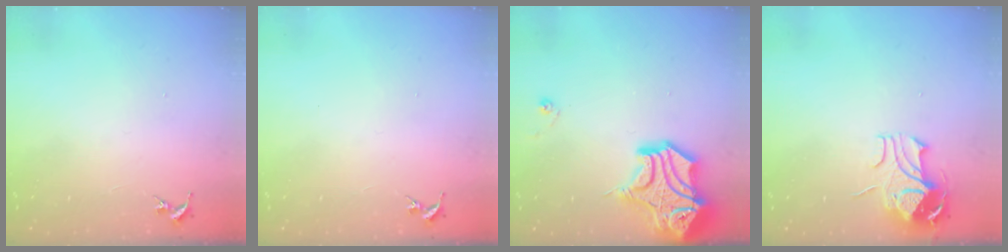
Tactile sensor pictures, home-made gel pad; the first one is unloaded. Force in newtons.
{"total": 0.0}
{"total": 17.1, "press": 16.9, "slide": 2.2}
{"total": 9.9, "press": 9.8, "slide": 1.4}